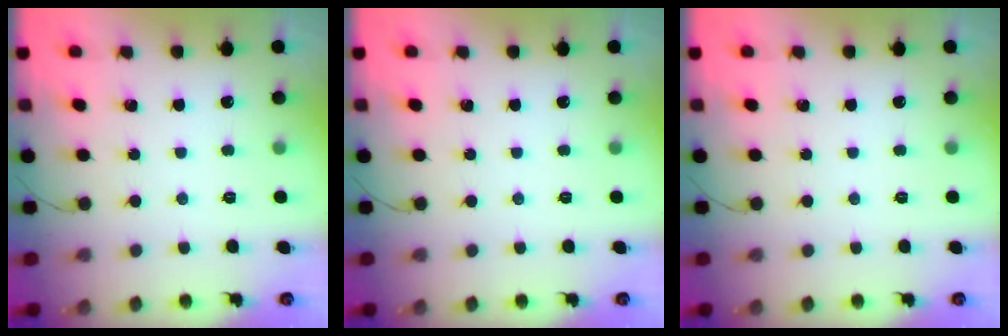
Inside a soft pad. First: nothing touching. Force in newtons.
{"total": 0.0}
{"total": 0.0}